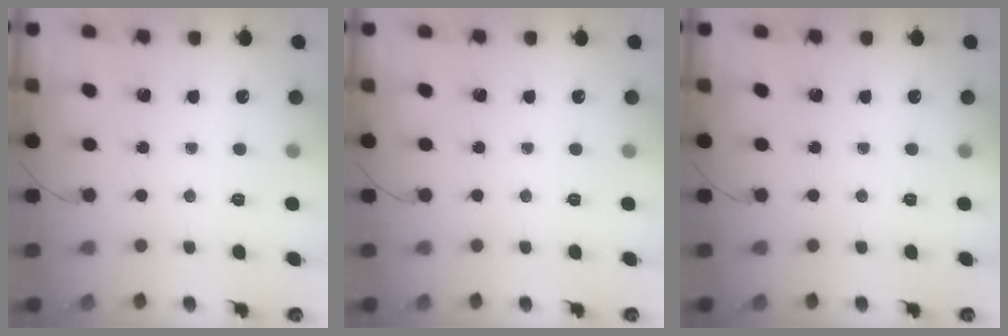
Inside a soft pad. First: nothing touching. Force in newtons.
{"total": 0.0}
{"total": 0.0}